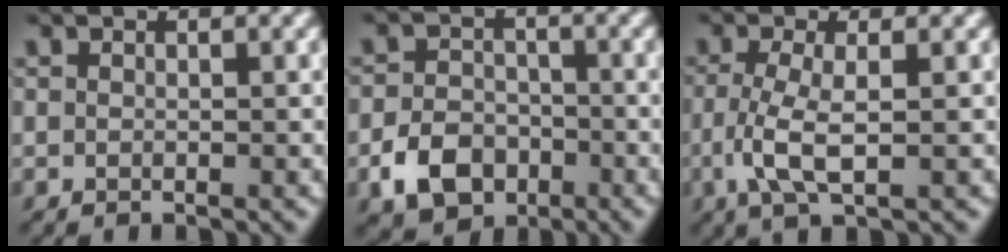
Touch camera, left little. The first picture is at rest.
{"total": 5.0, "force": [-2.5, 3.6, 2.5], "torque": [-0.045, -0.002, -0.052]}
{"total": 3.6, "force": [-0.7, 0.9, 3.4], "torque": [-0.082, -0.003, -0.016]}